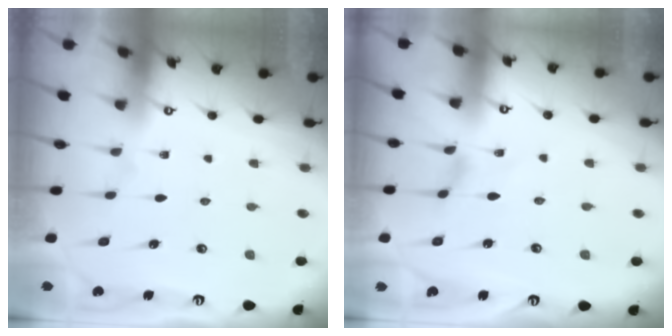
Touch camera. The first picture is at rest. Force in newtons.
{"total": 0.0}